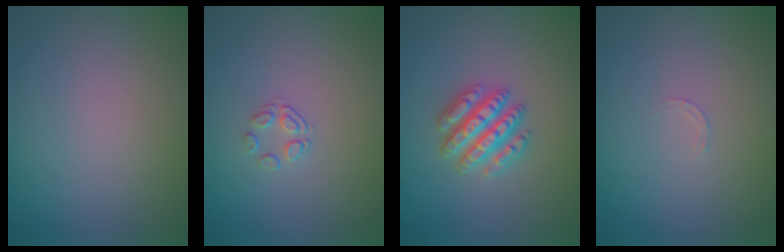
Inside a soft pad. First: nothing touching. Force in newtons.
{"total": 1.5, "press": 0.8, "slide": 1.3}
{"total": 4.7, "press": 4.6, "slide": 0.9}
{"total": 0.7, "press": 0.6, "slide": 0.3}